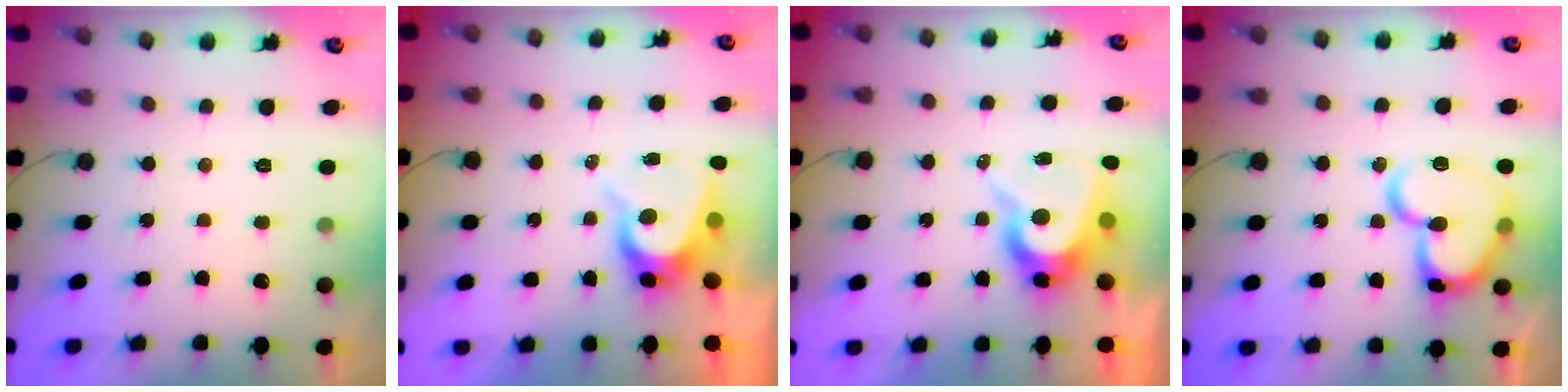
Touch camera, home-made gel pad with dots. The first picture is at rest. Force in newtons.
{"total": 7.7, "press": 7.7, "slide": 0.6}
{"total": 9.9, "press": 9.9, "slide": 0.6}
{"total": 17.7, "press": 17.6, "slide": 1.8}